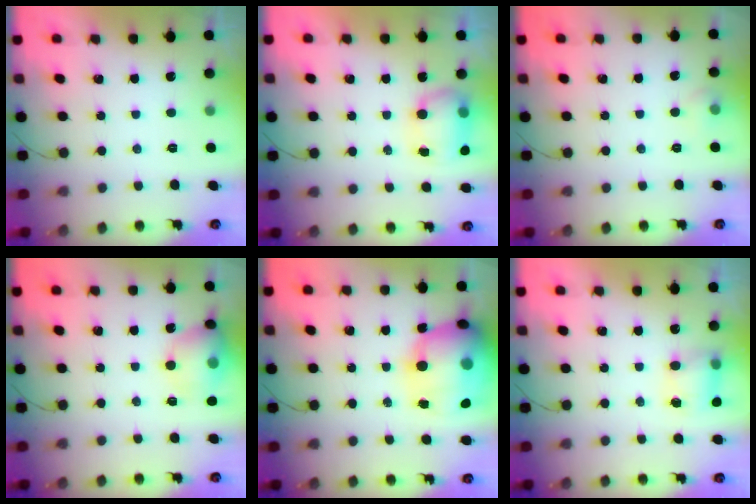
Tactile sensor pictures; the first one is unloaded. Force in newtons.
{"total": 8.4, "press": 8.3, "slide": 1.0}
{"total": 6.8, "press": 4.2, "slide": 5.3}
{"total": 12.0, "press": 11.9, "slide": 1.8}
{"total": 26.4, "press": 25.8, "slide": 5.3}
{"total": 6.2, "press": 6.2, "slide": 0.4}